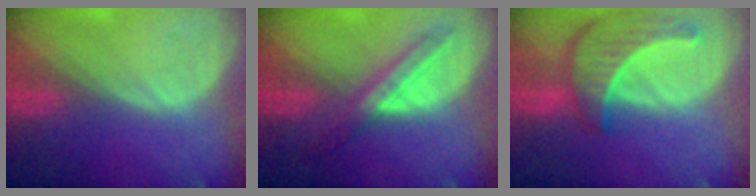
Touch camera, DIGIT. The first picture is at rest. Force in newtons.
{"total": 6.1, "press": 6.0, "slide": 1.0}
{"total": 8.4, "press": 7.8, "slide": 3.0}